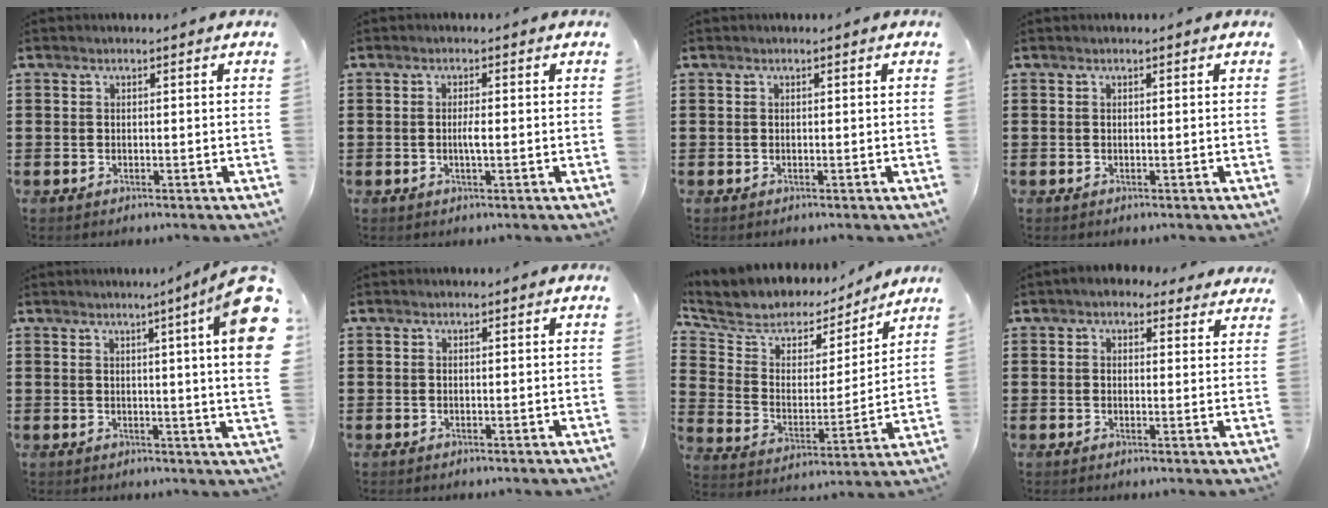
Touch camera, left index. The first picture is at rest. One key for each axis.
{"total": 1.8, "fx": -0.2, "fy": 0.2, "fz": 1.8, "tx": -0.034, "ty": -0.001, "tz": -0.004}
{"total": 0.0}
{"total": 0.0}
{"total": 9.5, "fx": 3.7, "fy": -0.2, "fz": 8.8, "tx": -0.126, "ty": -0.031, "tz": 0.057}
{"total": 0.0}
{"total": 6.1, "fx": 4.9, "fy": 3.5, "fz": 1.1, "tx": -0.064, "ty": -0.031, "tz": 0.081}
{"total": 2.6, "fx": 2.0, "fy": 1.5, "fz": 0.9, "tx": -0.018, "ty": 0.000, "tz": 0.033}